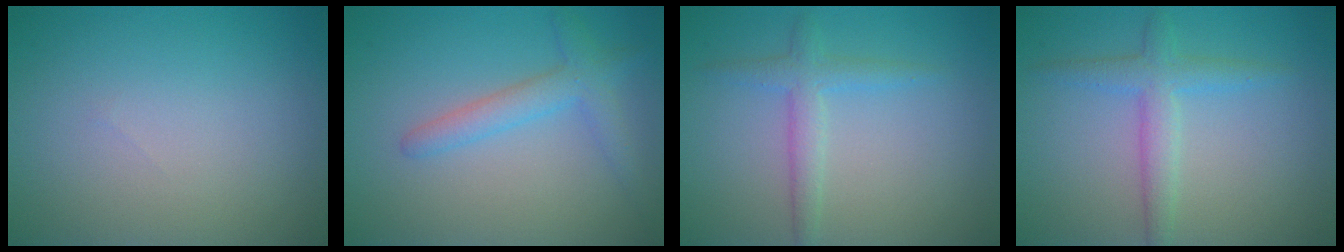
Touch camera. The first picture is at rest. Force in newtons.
{"total": 2.8, "press": 2.8, "slide": 0.3}
{"total": 2.4, "press": 2.4, "slide": 0.2}
{"total": 2.8, "press": 2.8, "slide": 0.1}